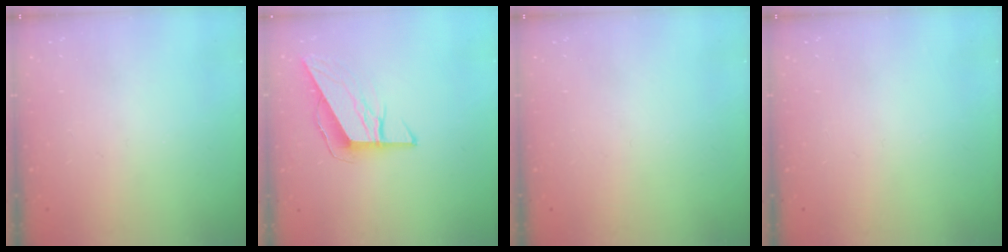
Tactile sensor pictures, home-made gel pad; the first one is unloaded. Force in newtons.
{"total": 8.2, "press": 8.2, "slide": 0.3}
{"total": 0.0}
{"total": 0.0}